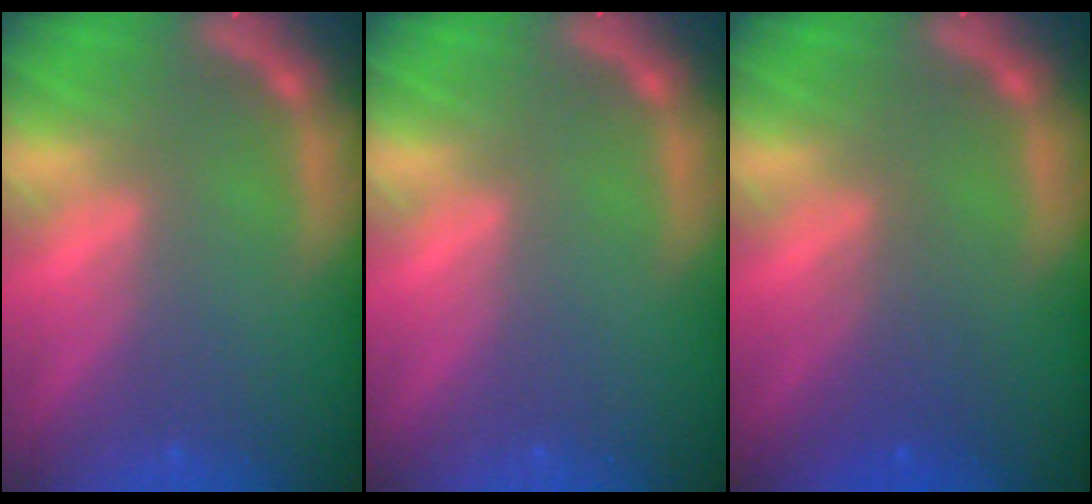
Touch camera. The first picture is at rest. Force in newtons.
{"total": 0.0}
{"total": 2.5}